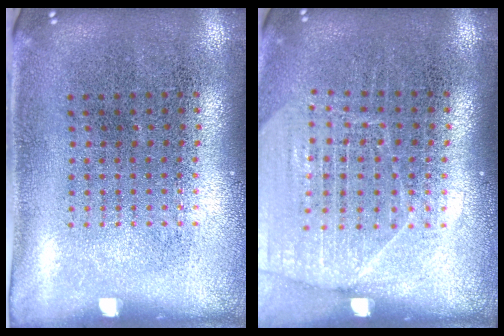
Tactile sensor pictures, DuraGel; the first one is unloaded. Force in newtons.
{"total": 1.6, "press": 1.6, "slide": 0.3}